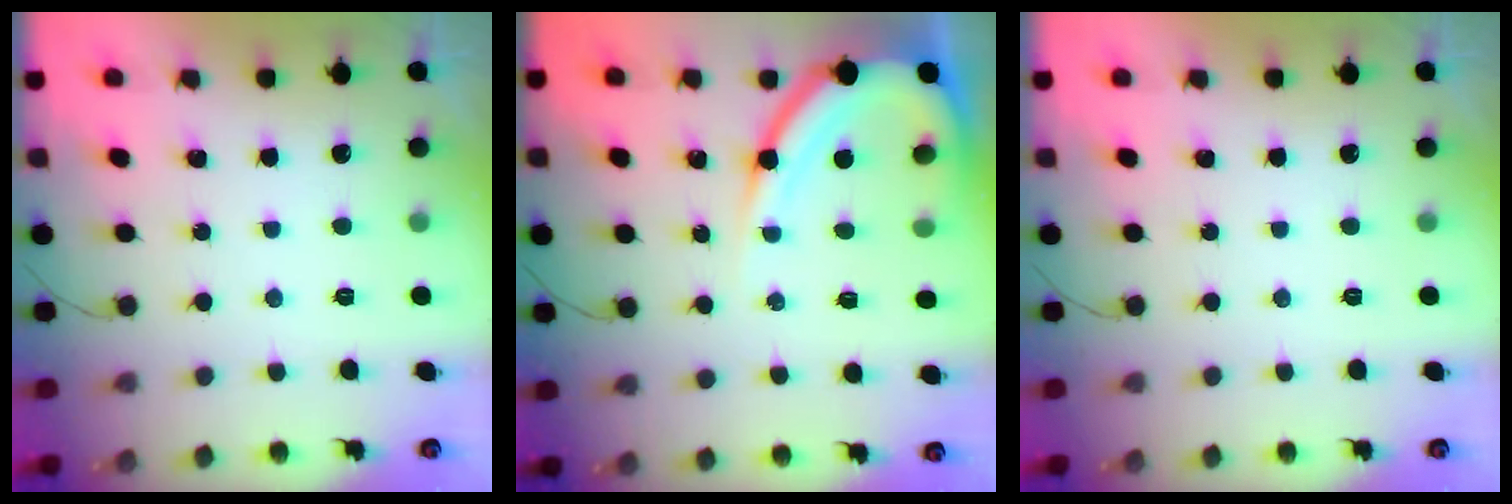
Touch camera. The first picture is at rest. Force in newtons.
{"total": 13.0, "press": 13.0, "slide": 1.0}
{"total": 0.0}